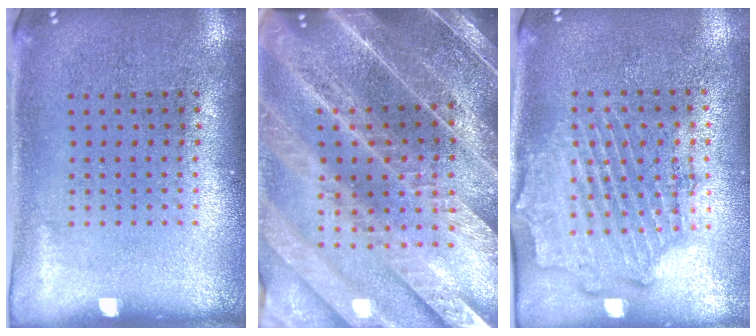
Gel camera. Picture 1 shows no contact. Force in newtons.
{"total": 4.4, "press": 4.0, "slide": 2.0}
{"total": 1.8, "press": 1.7, "slide": 0.8}